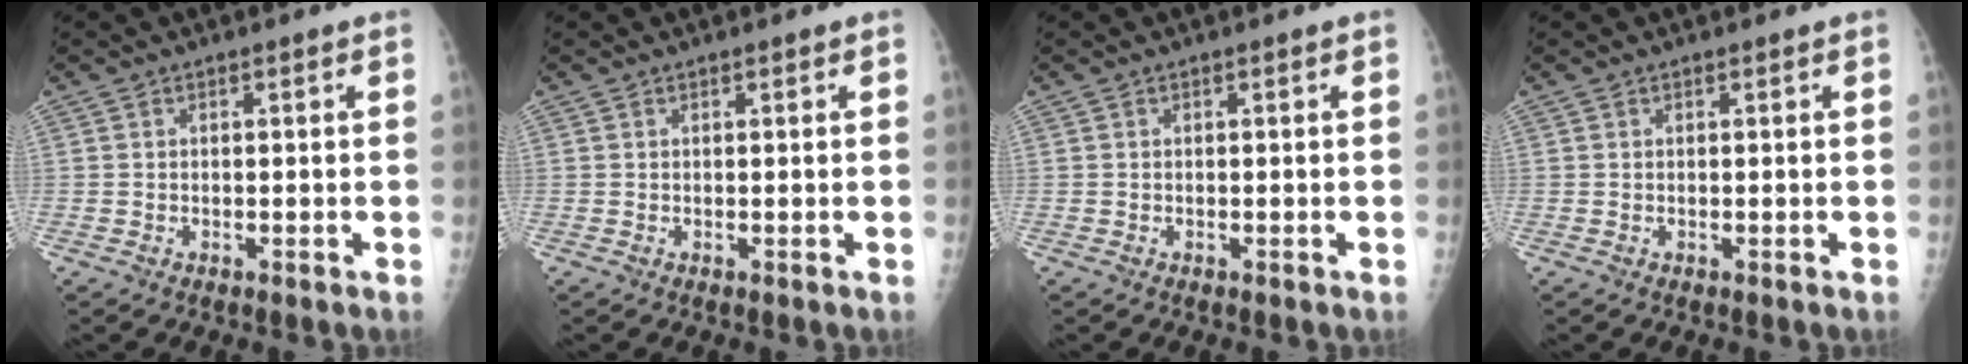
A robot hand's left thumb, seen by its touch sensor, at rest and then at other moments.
{"total": 0.0}
{"total": 0.0}
{"total": 0.0}